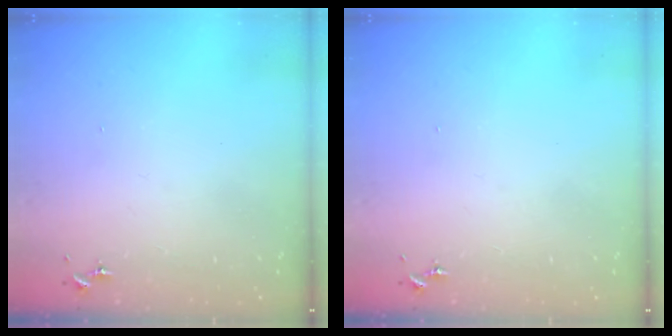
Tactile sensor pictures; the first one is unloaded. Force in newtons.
{"total": 0.0}